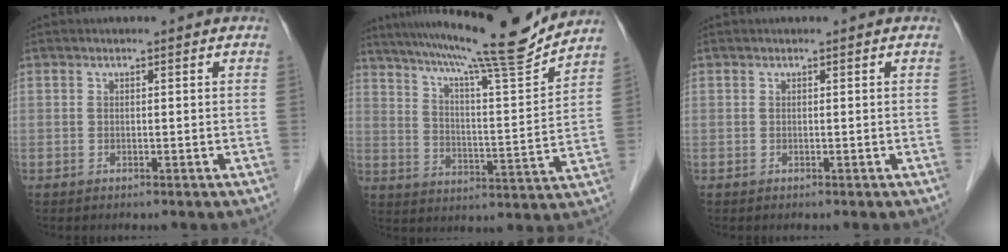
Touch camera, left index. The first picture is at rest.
{"total": 18.5, "force": [16.4, -0.8, 8.5], "torque": [-0.143, -0.018, 0.243]}
{"total": 0.0}